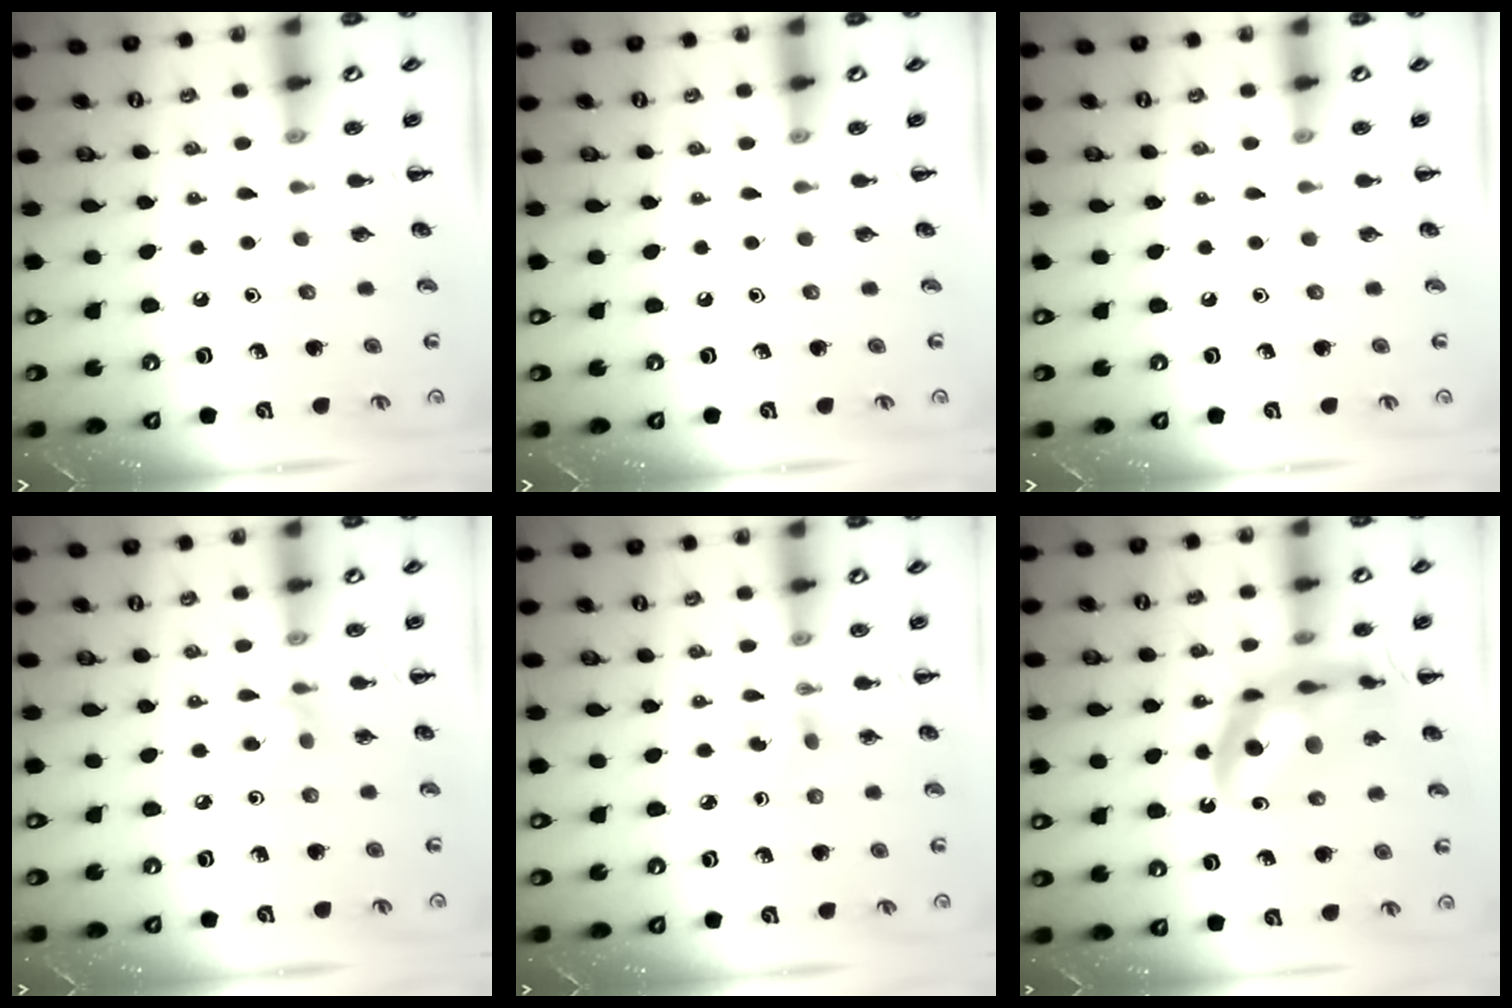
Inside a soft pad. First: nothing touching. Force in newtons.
{"total": 0.0}
{"total": 0.0}
{"total": 3.6, "press": 3.4, "slide": 1.3}
{"total": 4.6, "press": 4.4, "slide": 1.5}
{"total": 17.0, "press": 16.5, "slide": 4.3}